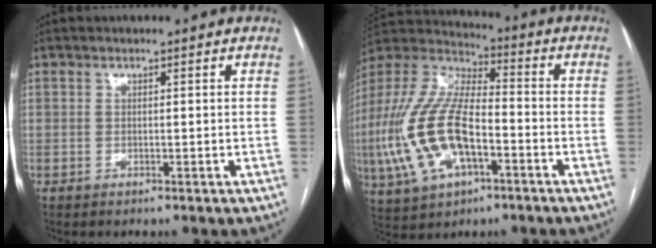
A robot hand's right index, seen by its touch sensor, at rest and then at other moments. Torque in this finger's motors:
{"motor_torque": [2.14, 0.00, 1.05, 0.18]}